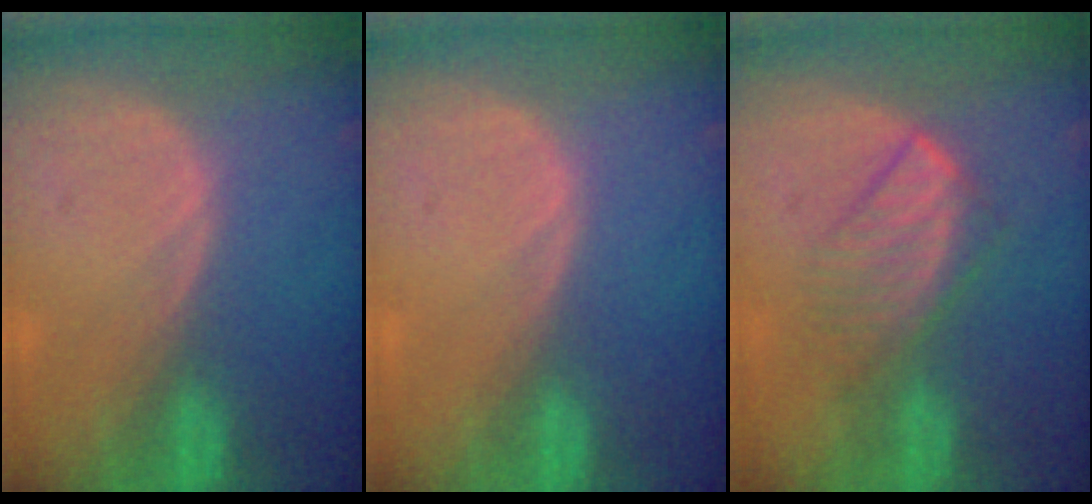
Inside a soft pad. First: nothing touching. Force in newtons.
{"total": 0.0}
{"total": 6.0, "press": 5.7, "slide": 2.0}